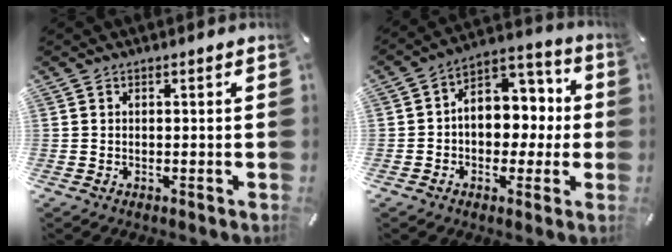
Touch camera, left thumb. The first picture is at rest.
{"total": 9.5, "force": [-0.3, 8.3, 4.7], "torque": [-0.053, -0.004, -0.005]}